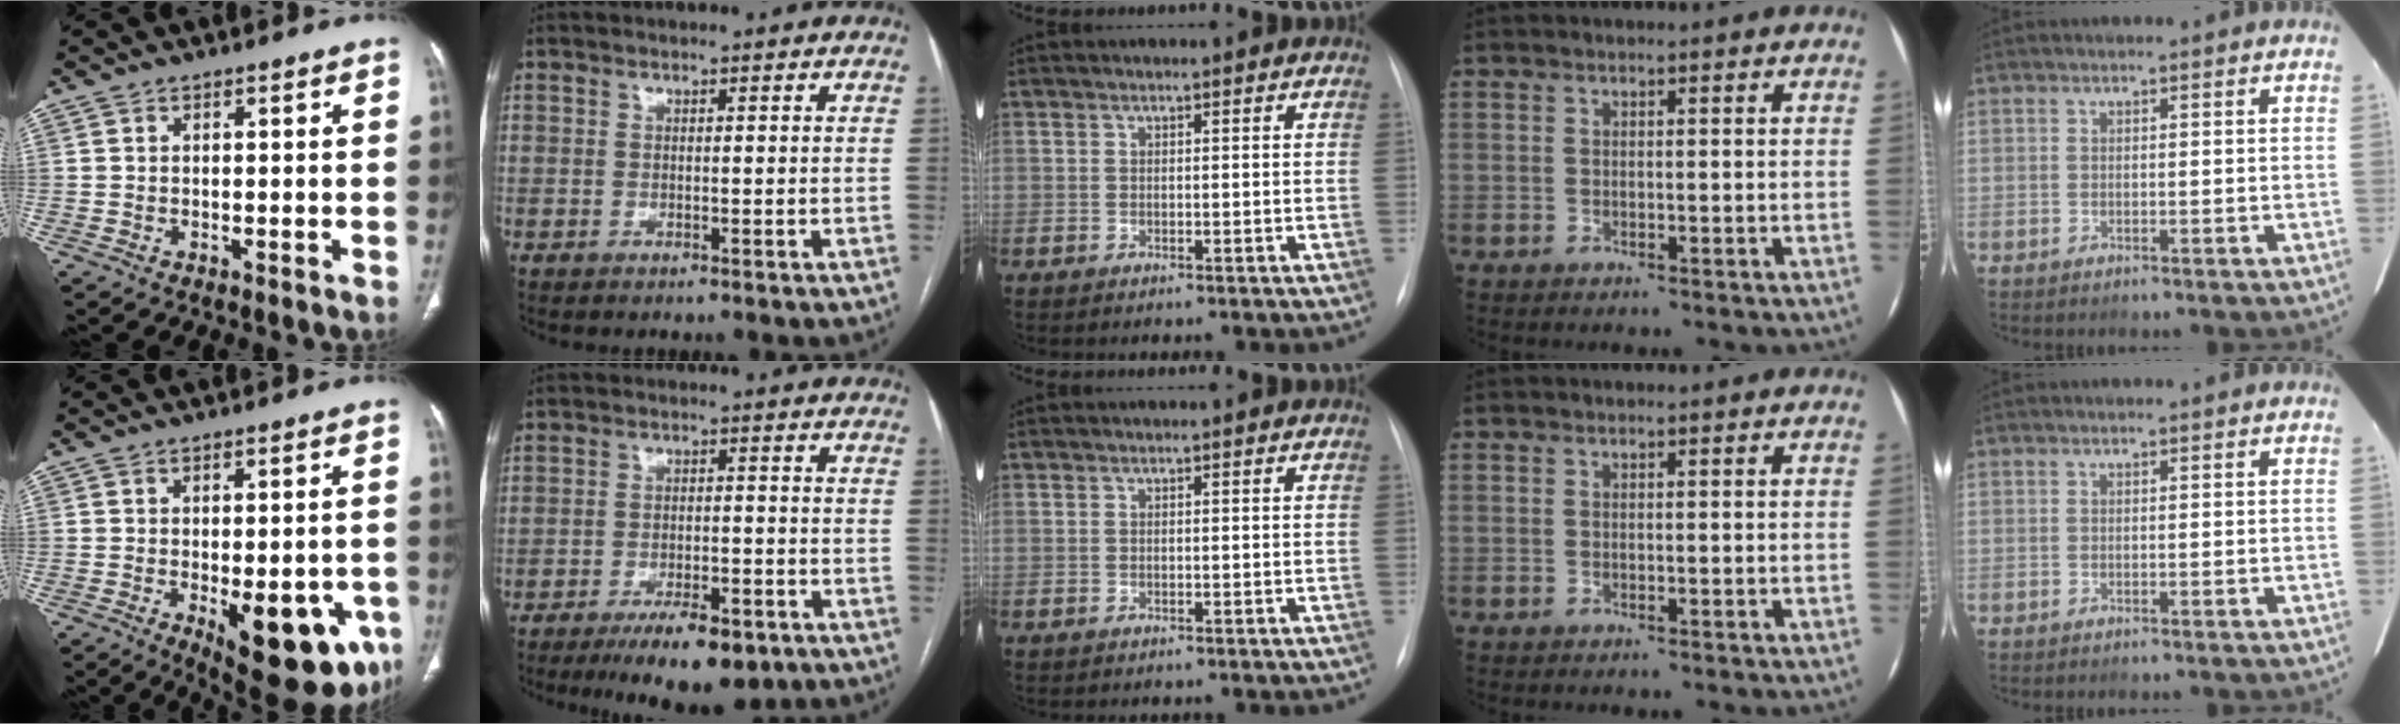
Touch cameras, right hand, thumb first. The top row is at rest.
{"thumb": {"total": 18.0, "force": [-6.4, 7.6, 15.0], "torque": [-0.139, -0.004, -0.064]}, "index": {"total": 10.3, "force": [-6.9, 3.1, 6.9], "torque": [-0.102, -0.009, -0.107]}}